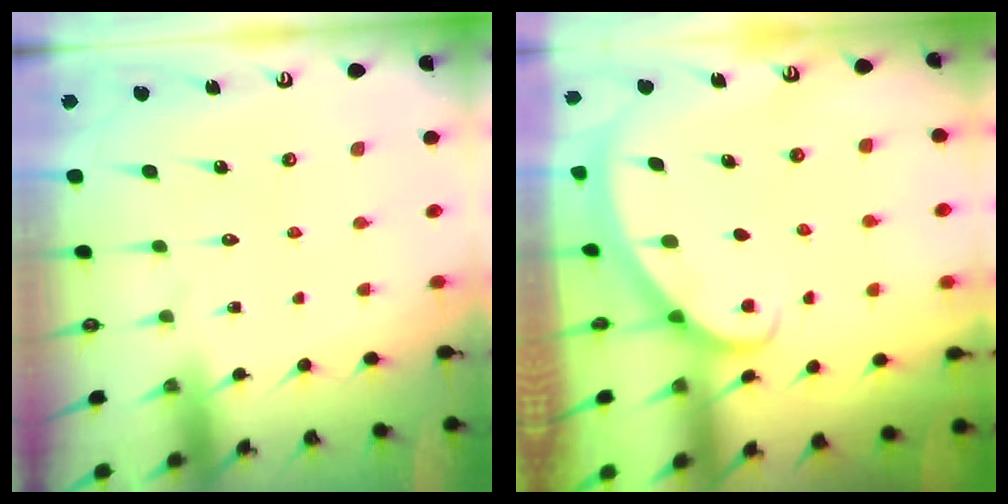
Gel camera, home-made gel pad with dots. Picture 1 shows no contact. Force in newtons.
{"total": 1.9, "press": 1.9, "slide": 0.1}